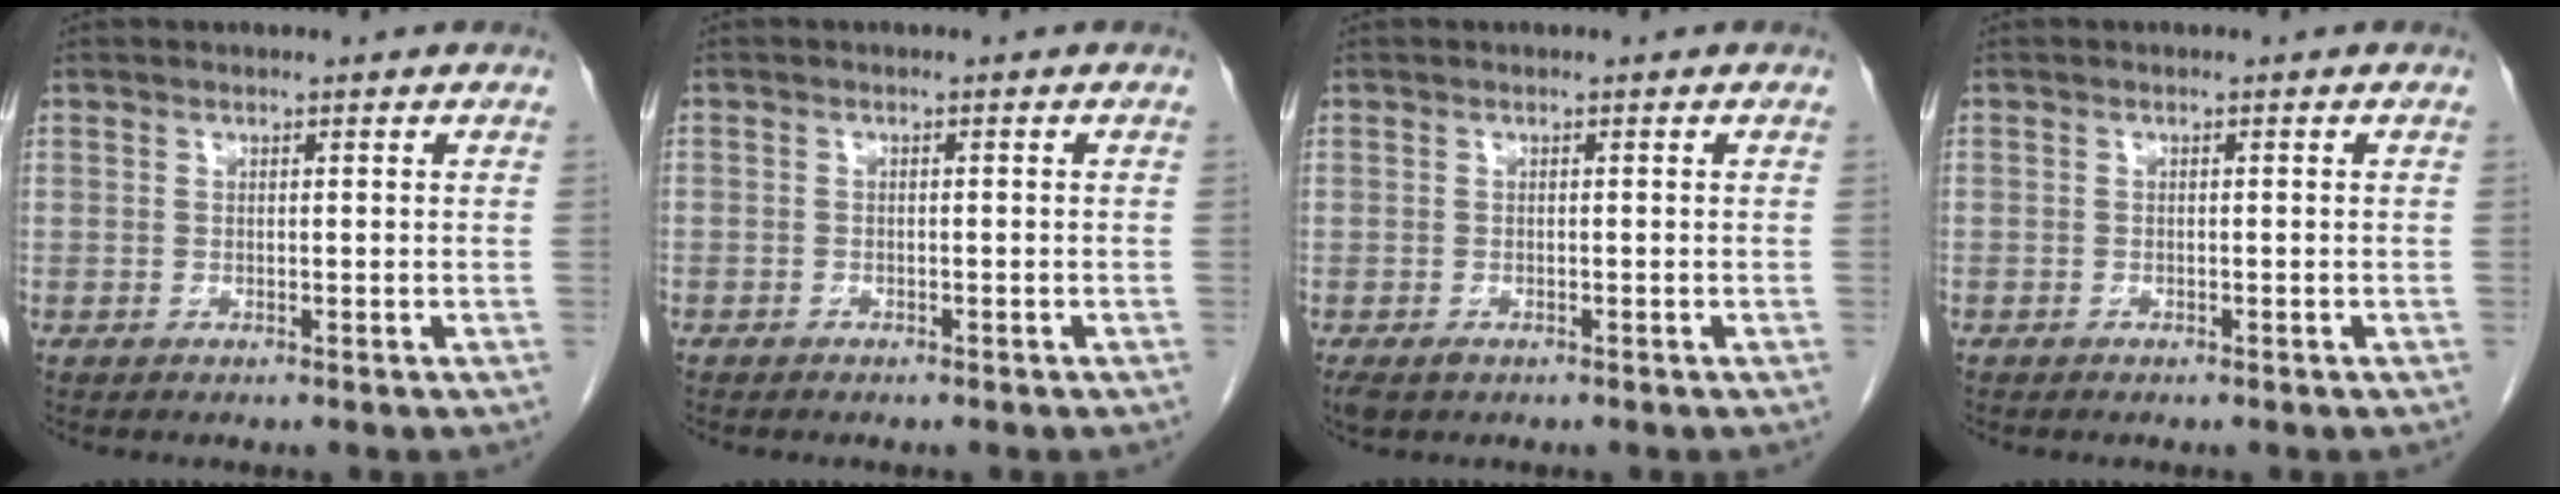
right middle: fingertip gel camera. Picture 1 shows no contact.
{"total": 1.3, "force": [-1.1, 0.7, 0.3], "torque": [-0.013, 0.000, -0.015]}
{"total": 2.5, "force": [-1.5, 1.4, 1.4], "torque": [-0.031, -0.007, -0.022]}
{"total": 0.5, "force": [-0.4, 0.3, 0.1], "torque": [-0.012, 0.000, -0.009]}